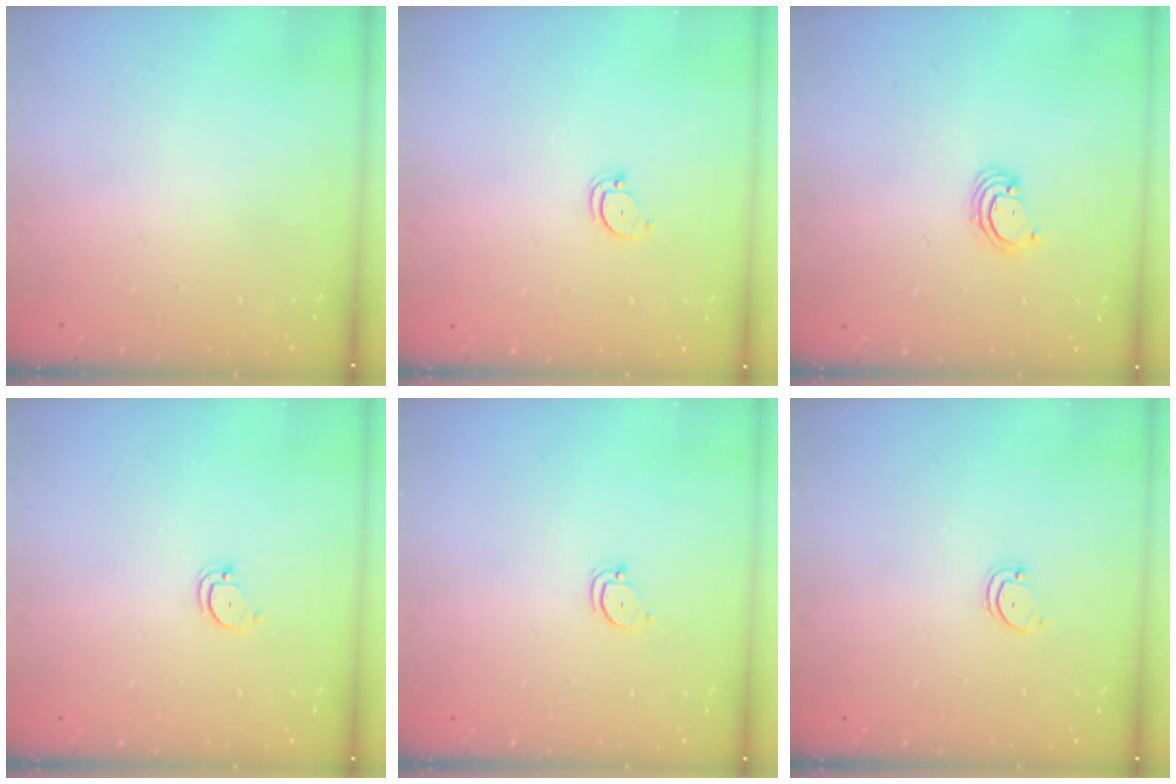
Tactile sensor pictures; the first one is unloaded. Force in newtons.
{"total": 2.6, "press": 2.6, "slide": 0.1}
{"total": 2.5, "press": 2.5, "slide": 0.2}
{"total": 2.6, "press": 2.6, "slide": 0.1}
{"total": 2.3, "press": 2.3, "slide": 0.2}
{"total": 1.8, "press": 1.7, "slide": 0.2}